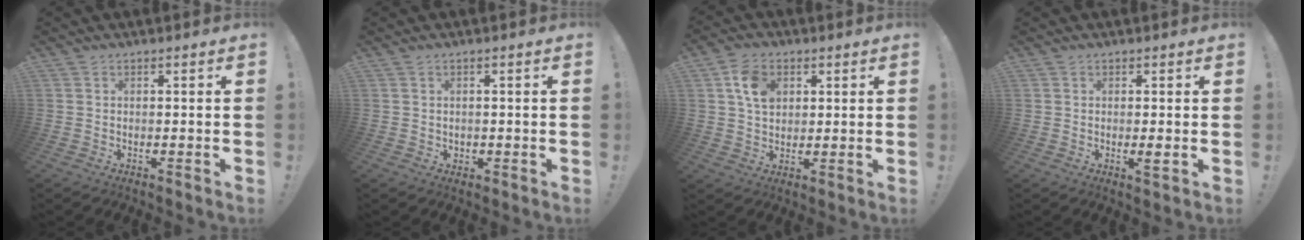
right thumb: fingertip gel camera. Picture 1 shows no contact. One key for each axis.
{"total": 1.1, "fx": 0.2, "fy": 1.1, "fz": 0.3, "tx": -0.003, "ty": 0.001, "tz": 0.003}
{"total": 8.9, "fx": 3.2, "fy": 6.6, "fz": 5.0, "tx": -0.077, "ty": 0.003, "tz": 0.063}
{"total": 1.6, "fx": 0.0, "fy": 0.7, "fz": 1.4, "tx": -0.004, "ty": -0.006, "tz": -0.002}